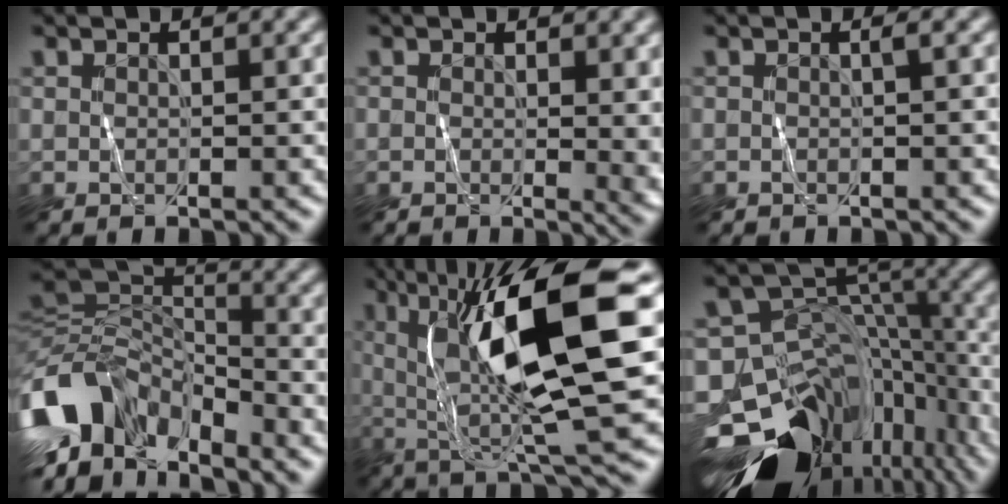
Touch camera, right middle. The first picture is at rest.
{"total": 3.5, "force": [0.3, 1.4, 3.2], "torque": [-0.028, -0.004, 0.005]}
{"total": 0.5, "force": [-0.3, 0.0, 0.4], "torque": [-0.009, 0.000, -0.005]}
{"total": 11.1, "force": [-5.5, 6.7, 6.9], "torque": [-0.133, 0.000, -0.112]}
{"total": 13.9, "force": [3.1, 2.6, 13.3], "torque": [-0.221, 0.007, 0.056]}
{"total": 17.0, "force": [-11.0, 10.4, 7.8], "torque": [-0.154, -0.008, -0.166]}